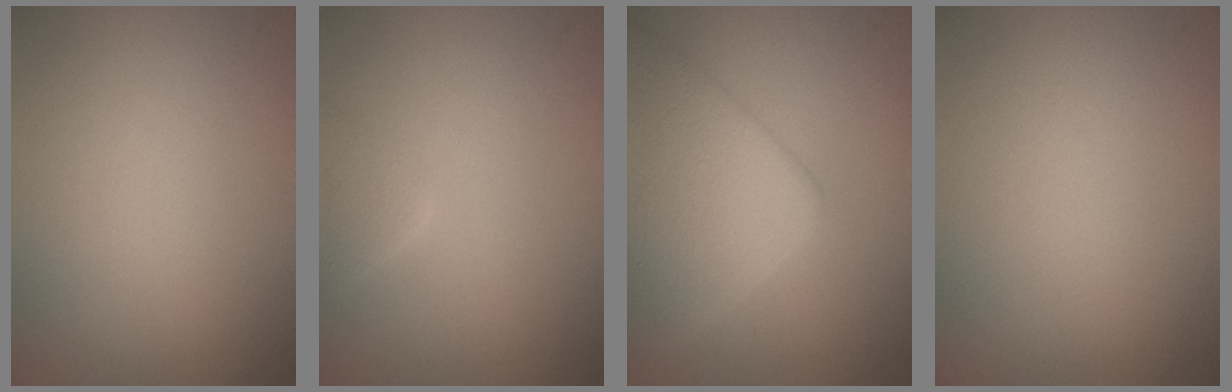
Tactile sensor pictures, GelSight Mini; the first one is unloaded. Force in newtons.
{"total": 1.6, "press": 1.6, "slide": 0.1}
{"total": 6.9, "press": 6.9, "slide": 0.5}
{"total": 0.0}